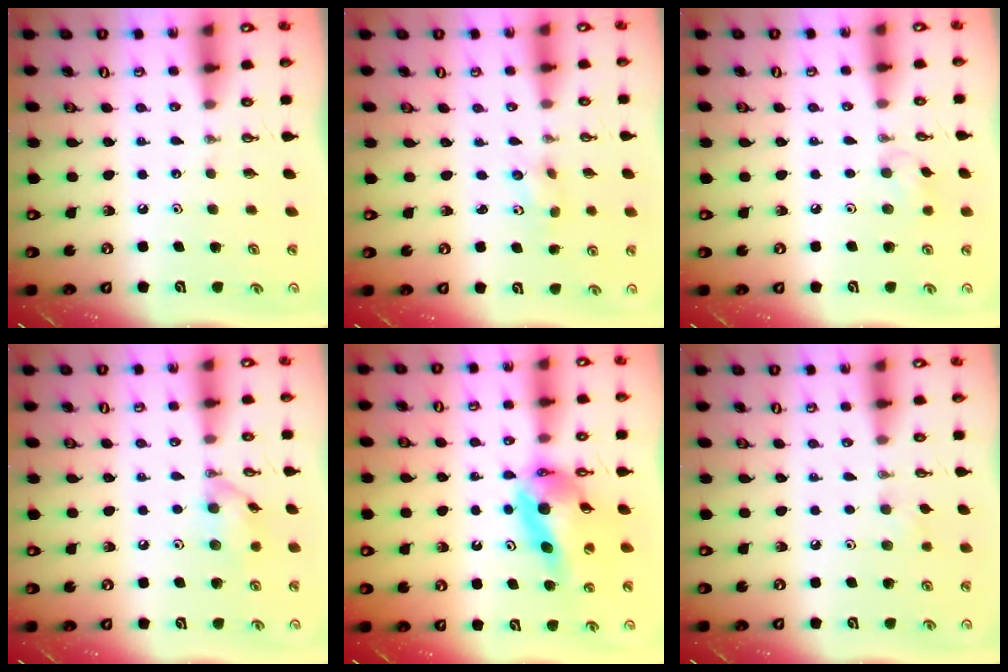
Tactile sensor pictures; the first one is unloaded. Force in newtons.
{"total": 4.0, "press": 3.6, "slide": 1.9}
{"total": 5.8, "press": 5.7, "slide": 1.1}
{"total": 9.9, "press": 9.9, "slide": 0.0}
{"total": 14.2, "press": 14.1, "slide": 1.5}
{"total": 5.3, "press": 5.2, "slide": 0.9}